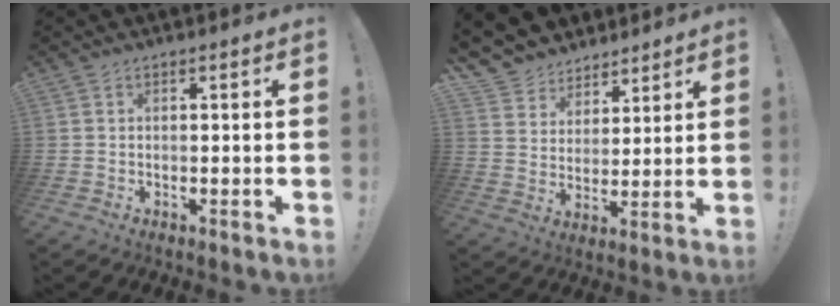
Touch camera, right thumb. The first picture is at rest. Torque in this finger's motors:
{"motor_torque": [0.04, 0.06, 0.64, 0.68, 0.00]}